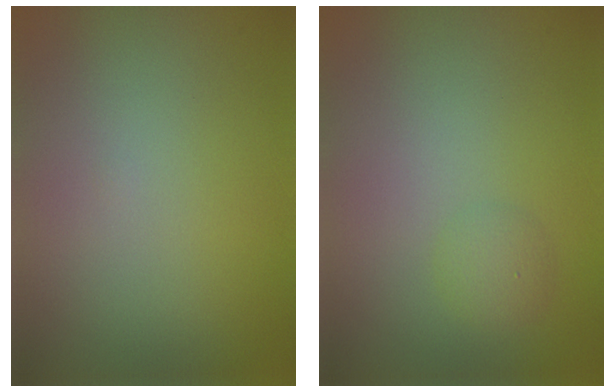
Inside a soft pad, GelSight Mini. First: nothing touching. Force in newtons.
{"total": 1.5, "press": 1.5, "slide": 0.0}